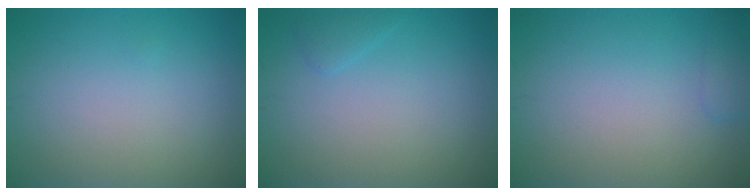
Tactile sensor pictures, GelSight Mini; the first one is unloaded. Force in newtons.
{"total": 0.9, "press": 0.9, "slide": 0.1}
{"total": 1.1, "press": 1.1, "slide": 0.1}